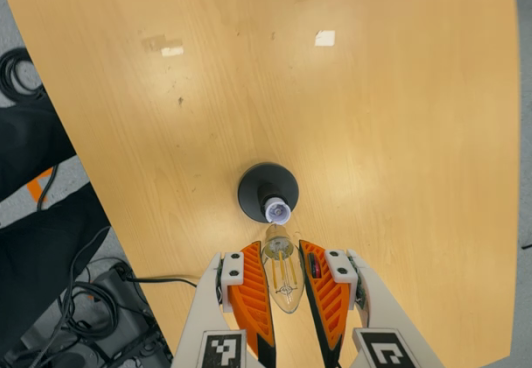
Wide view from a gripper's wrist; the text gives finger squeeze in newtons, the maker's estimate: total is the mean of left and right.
{"total": 15.5, "left": 17.4, "right": 13.6}